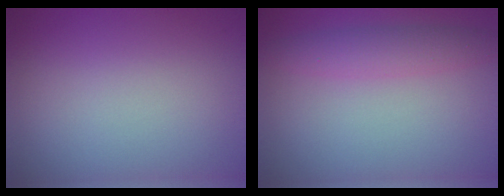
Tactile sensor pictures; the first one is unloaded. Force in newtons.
{"total": 2.8, "press": 2.8, "slide": 0.0}